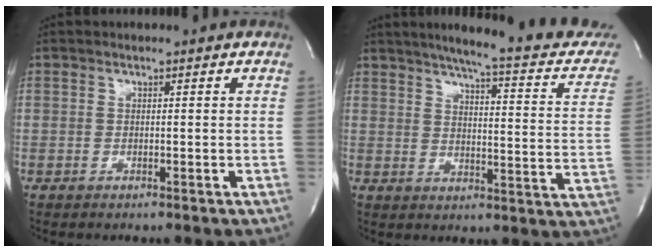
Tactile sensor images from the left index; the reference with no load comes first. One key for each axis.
{"total": 20.9, "fx": 17.9, "fy": 1.8, "fz": 10.6, "tx": -0.141, "ty": -0.037, "tz": 0.212}